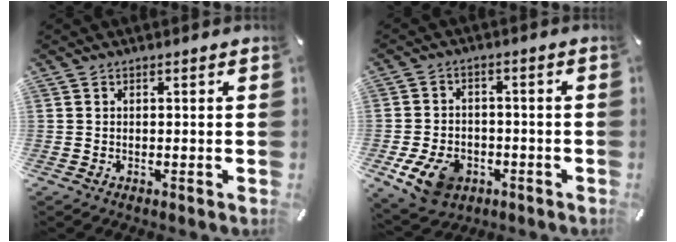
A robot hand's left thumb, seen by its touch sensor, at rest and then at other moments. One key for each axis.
{"total": 9.7, "fx": -4.0, "fy": 7.2, "fz": 5.2, "tx": -0.102, "ty": 0.015, "tz": -0.073}